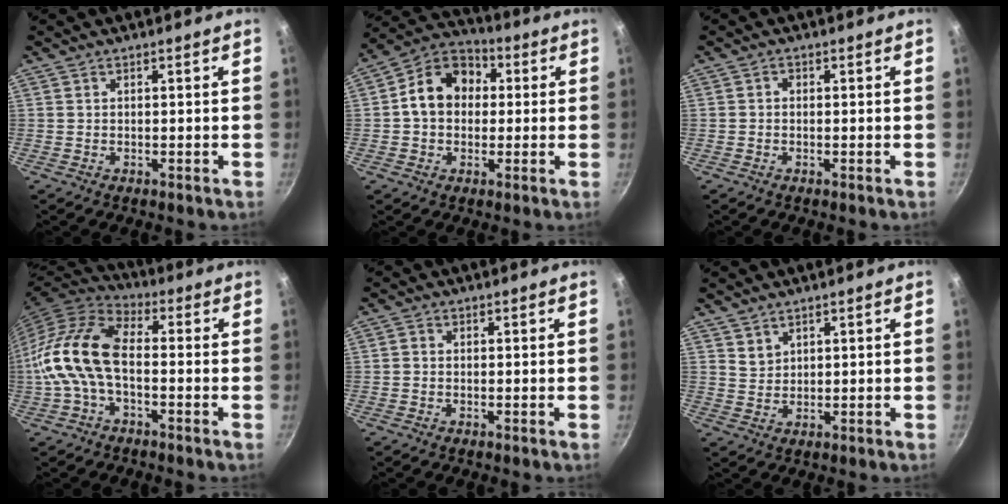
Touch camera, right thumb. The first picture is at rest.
{"total": 12.1, "force": [1.1, 9.5, 7.4], "torque": [-0.087, 0.031, -0.004]}
{"total": 0.9, "force": [-0.2, 0.7, 0.4], "torque": [-0.007, 0.005, -0.004]}
{"total": 13.6, "force": [-2.2, 7.8, 11.0], "torque": [-0.214, 0.038, -0.059]}
{"total": 0.7, "force": [-0.1, 0.6, 0.3], "torque": [-0.006, 0.003, -0.003]}
{"total": 2.4, "force": [1.8, 1.4, 0.5], "torque": [0.001, -0.002, 0.040]}